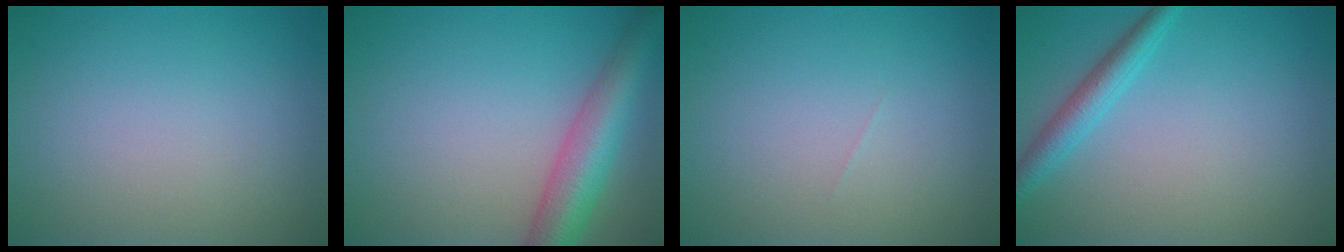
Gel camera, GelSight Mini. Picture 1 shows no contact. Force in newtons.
{"total": 6.0, "press": 6.0, "slide": 0.2}
{"total": 0.0}
{"total": 2.6, "press": 2.6, "slide": 0.1}